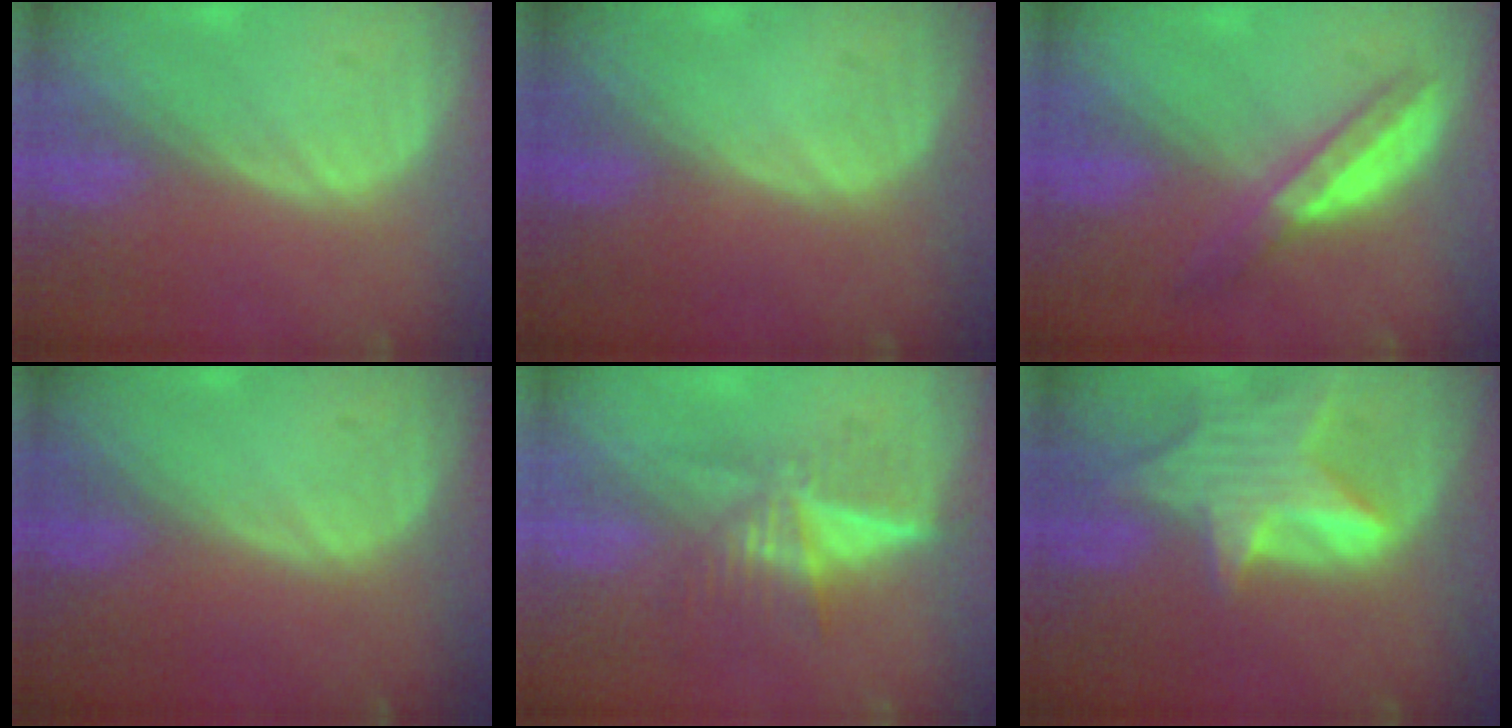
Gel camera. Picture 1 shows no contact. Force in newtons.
{"total": 0.0}
{"total": 5.7, "press": 5.0, "slide": 2.7}
{"total": 0.0}
{"total": 6.4, "press": 5.5, "slide": 3.3}
{"total": 8.5, "press": 7.6, "slide": 3.7}